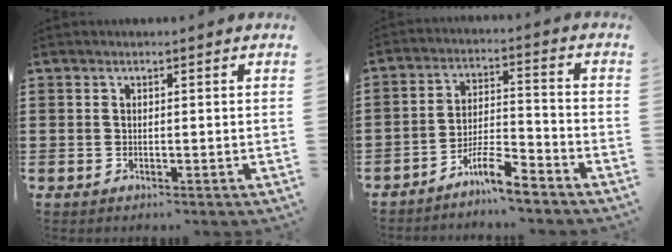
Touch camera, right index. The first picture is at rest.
{"total": 6.5, "force": [-5.7, 0.7, 3.2], "torque": [-0.069, 0.000, -0.109]}